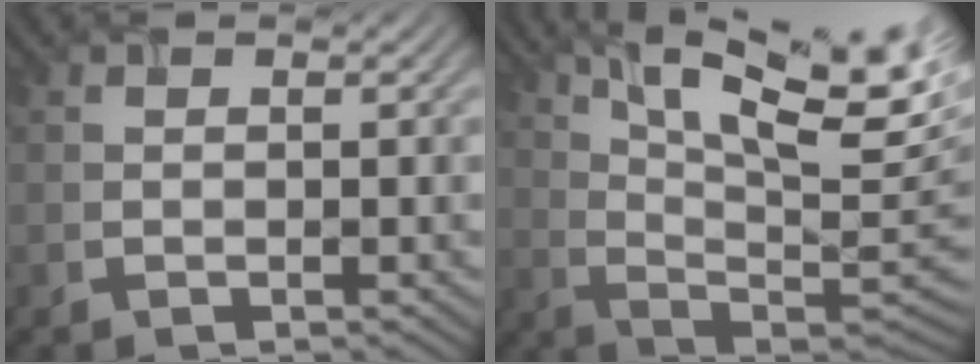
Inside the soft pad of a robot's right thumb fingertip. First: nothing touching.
{"total": 15.9, "force": [7.6, 5.1, 13.0], "torque": [-0.227, 0.007, 0.123]}